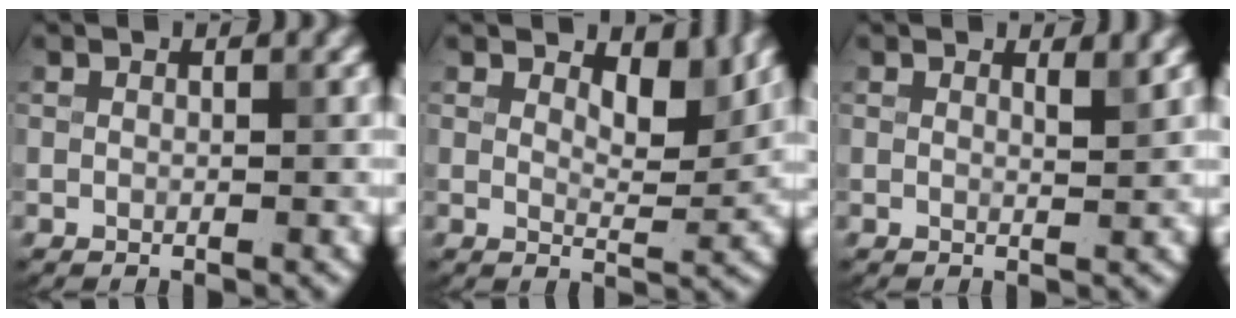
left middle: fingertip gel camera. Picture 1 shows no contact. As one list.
[{"total": 3.3, "force": [2.2, 1.3, 2.2], "torque": [-0.035, -0.007, 0.028]}, {"total": 1.1, "force": [0.9, 0.2, 0.6], "torque": [-0.006, 0.000, 0.013]}]